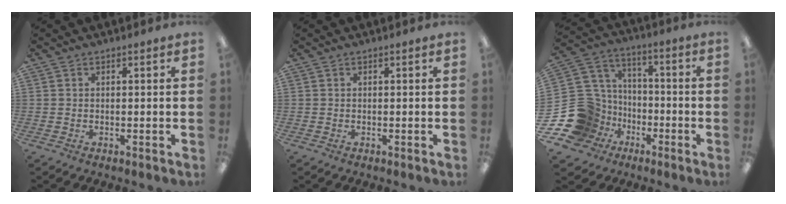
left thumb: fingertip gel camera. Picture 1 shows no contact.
{"total": 0.0}
{"total": 18.4, "force": [-6.5, 16.2, 5.5], "torque": [-0.130, 0.032, -0.084]}